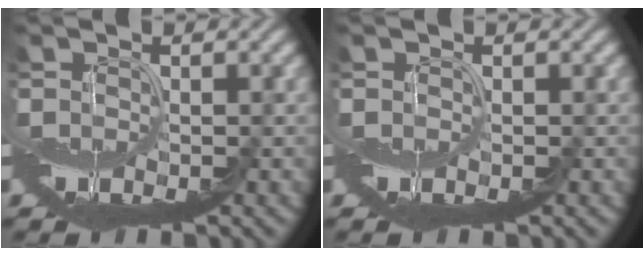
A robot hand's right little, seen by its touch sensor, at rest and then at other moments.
{"total": 0.0}